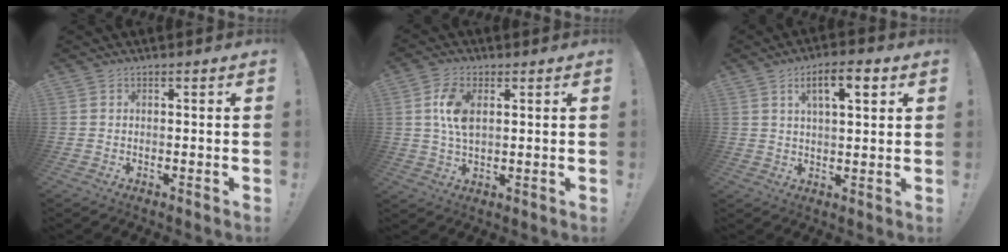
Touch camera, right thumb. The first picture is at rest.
{"total": 8.3, "force": [2.0, 4.8, 6.5], "torque": [-0.133, -0.002, 0.033]}
{"total": 8.4, "force": [3.6, 2.8, 7.1], "torque": [-0.104, -0.003, 0.054]}